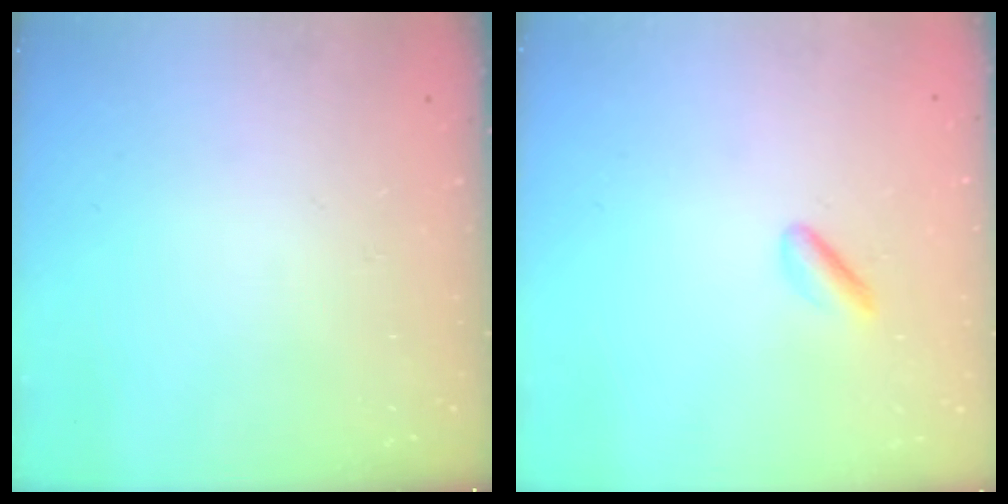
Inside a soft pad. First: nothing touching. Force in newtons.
{"total": 1.8, "press": 1.6, "slide": 0.8}